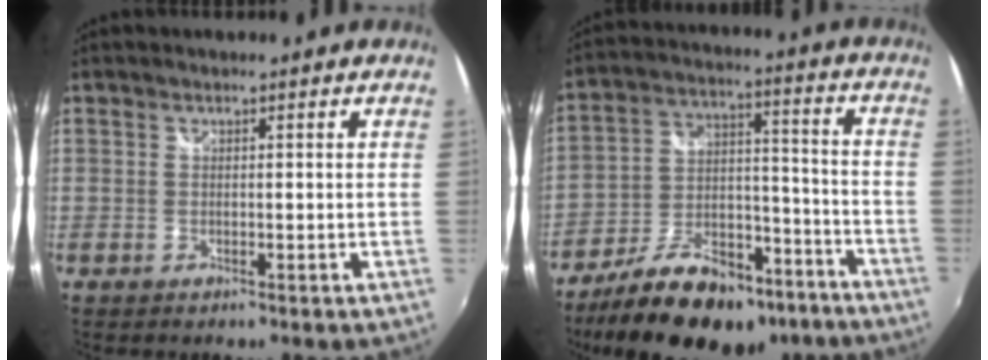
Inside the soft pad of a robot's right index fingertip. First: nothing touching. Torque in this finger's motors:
{"motor_torque": [0.87, -1.14, 0.21, 0.01]}